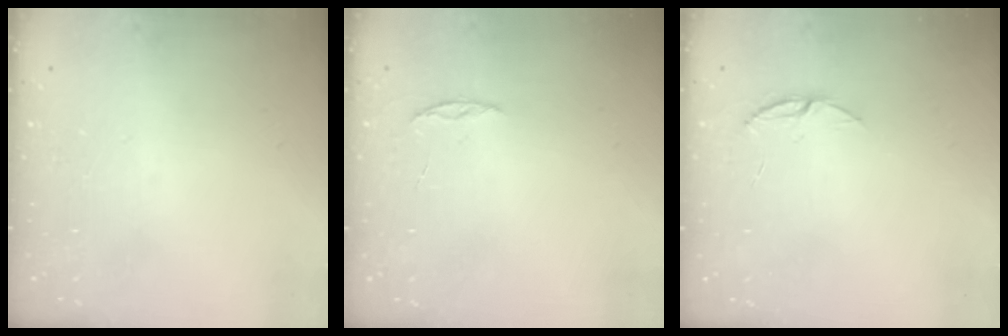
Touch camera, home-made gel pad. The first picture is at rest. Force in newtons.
{"total": 2.4, "press": 2.4, "slide": 0.2}
{"total": 4.6, "press": 4.5, "slide": 0.4}